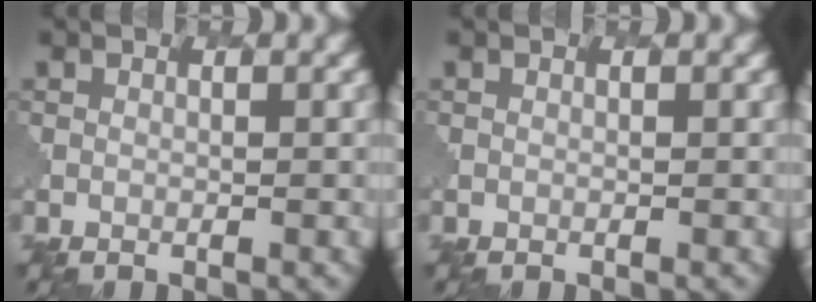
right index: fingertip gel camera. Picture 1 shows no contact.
{"total": 0.0}